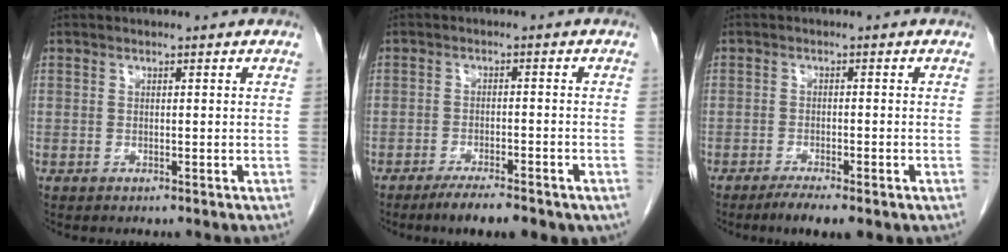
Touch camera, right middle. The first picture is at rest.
{"total": 7.7, "force": [-5.4, 1.9, 5.1], "torque": [-0.067, -0.010, -0.077]}
{"total": 4.8, "force": [-3.2, 0.9, 3.4], "torque": [-0.054, -0.009, -0.046]}